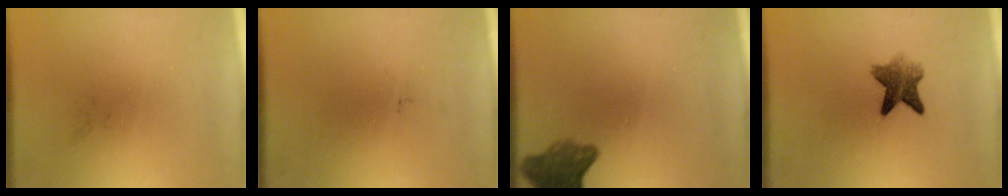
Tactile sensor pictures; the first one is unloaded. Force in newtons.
{"total": 0.0}
{"total": 7.3}
{"total": 6.4}